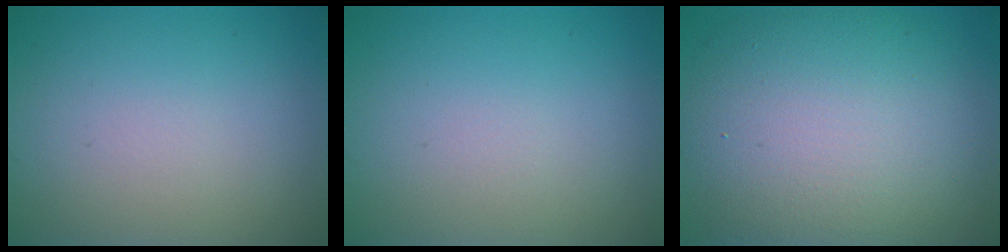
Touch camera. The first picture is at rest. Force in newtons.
{"total": 0.0}
{"total": 12.2, "press": 12.2, "slide": 0.9}